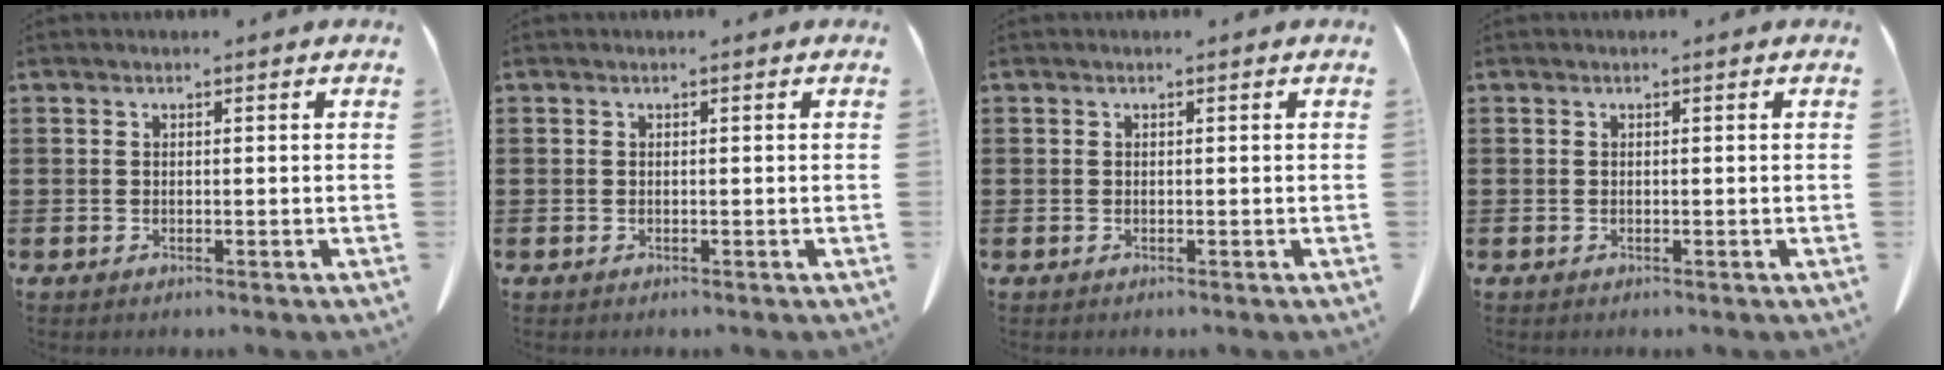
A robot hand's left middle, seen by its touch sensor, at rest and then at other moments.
{"total": 0.0}
{"total": 0.0}
{"total": 0.0}